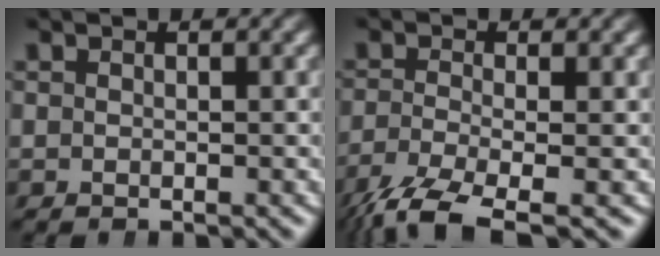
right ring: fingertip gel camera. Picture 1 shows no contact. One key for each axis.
{"total": 6.3, "fx": -4.6, "fy": 2.5, "fz": 3.6, "tx": -0.087, "ty": -0.040, "tz": -0.052}